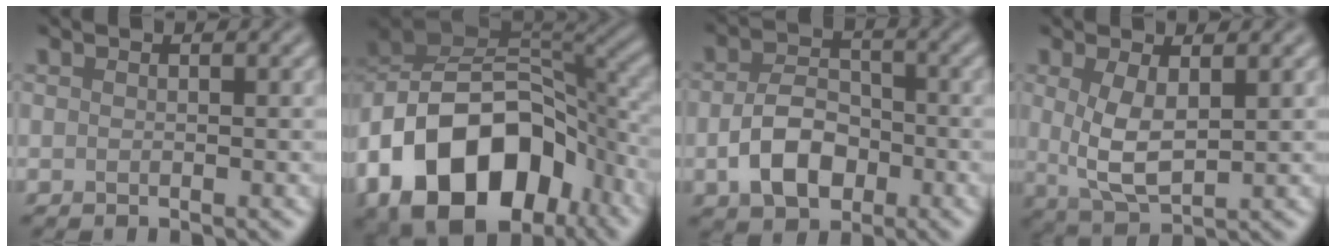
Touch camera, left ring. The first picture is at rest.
{"total": 15.9, "force": [-6.9, 10.2, 10.0], "torque": [-0.177, 0.004, -0.132]}
{"total": 5.3, "force": [-1.6, 3.6, 3.5], "torque": [-0.068, -0.001, -0.032]}
{"total": 4.2, "force": [0.7, 1.7, 3.8], "torque": [-0.079, -0.005, 0.019]}